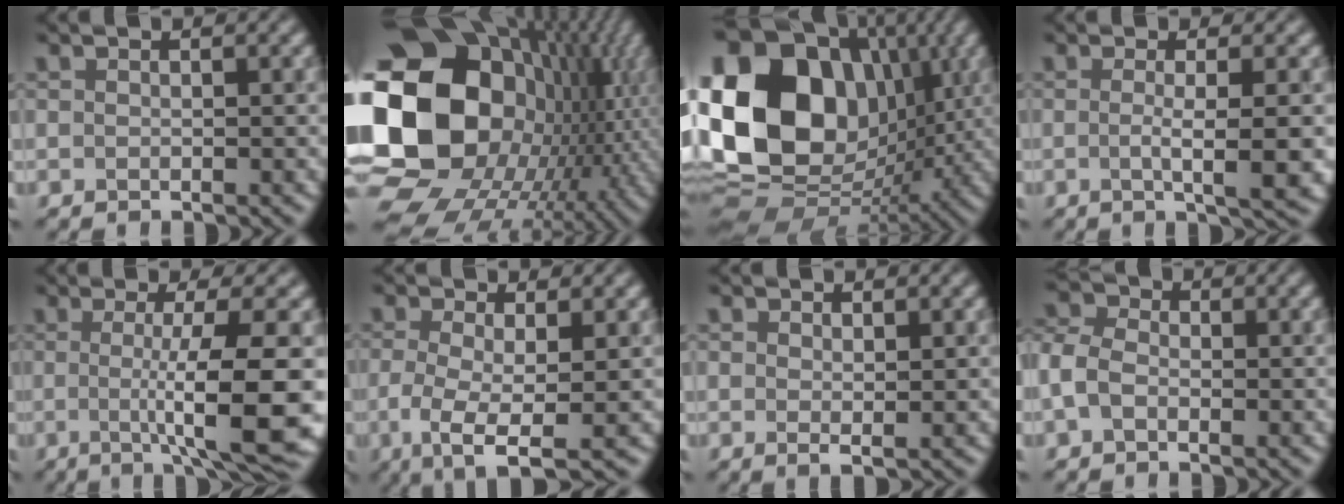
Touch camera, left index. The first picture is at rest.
{"total": 22.9, "force": [-1.7, 18.4, 13.5], "torque": [-0.270, -0.021, -0.053]}
{"total": 19.5, "force": [3.2, 15.3, 11.7], "torque": [-0.241, 0.021, 0.067]}
{"total": 4.5, "force": [-0.6, 1.0, 4.3], "torque": [-0.061, 0.001, -0.007]}
{"total": 10.1, "force": [-1.3, 2.0, 9.8], "torque": [-0.126, -0.011, -0.015]}
{"total": 5.2, "force": [-2.0, 1.8, 4.5], "torque": [-0.091, -0.010, -0.032]}
{"total": 1.0, "force": [0.3, 0.4, 0.8], "torque": [-0.015, 0.004, 0.009]}
{"total": 3.1, "force": [-0.5, 2.3, 2.0], "torque": [-0.051, 0.020, -0.024]}